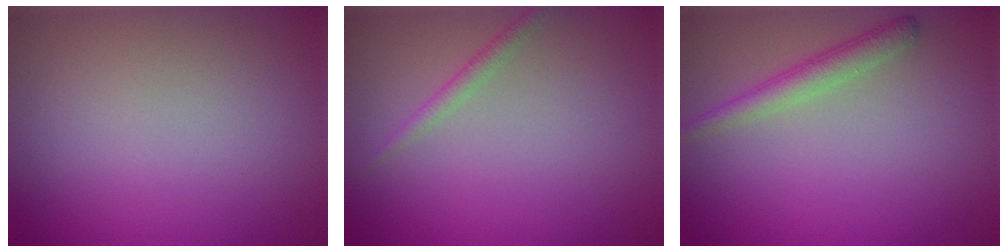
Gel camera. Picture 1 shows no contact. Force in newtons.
{"total": 1.2, "press": 1.2, "slide": 0.1}
{"total": 2.2, "press": 2.2, "slide": 0.1}